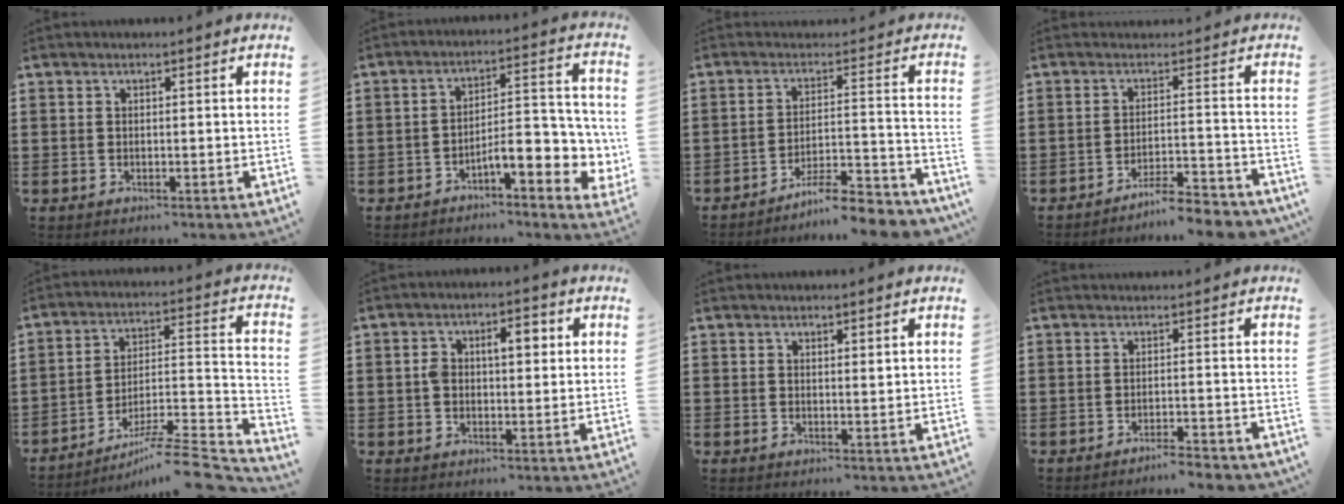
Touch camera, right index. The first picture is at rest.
{"total": 7.3, "force": [-3.3, 2.5, 6.1], "torque": [-0.084, -0.013, -0.059]}
{"total": 5.9, "force": [-5.2, 0.5, 2.8], "torque": [-0.045, 0.002, -0.096]}
{"total": 3.9, "force": [-3.6, 0.1, 1.3], "torque": [-0.026, 0.000, -0.071]}
{"total": 8.5, "force": [-6.9, 0.3, 4.9], "torque": [-0.070, 0.004, -0.136]}
{"total": 4.7, "force": [0.7, 2.5, 3.9], "torque": [-0.064, 0.007, 0.006]}
{"total": 0.9, "force": [0.7, 0.2, 0.6], "torque": [-0.004, -0.002, 0.011]}
{"total": 1.5, "force": [-1.4, -0.1, 0.4], "torque": [-0.011, 0.000, -0.029]}